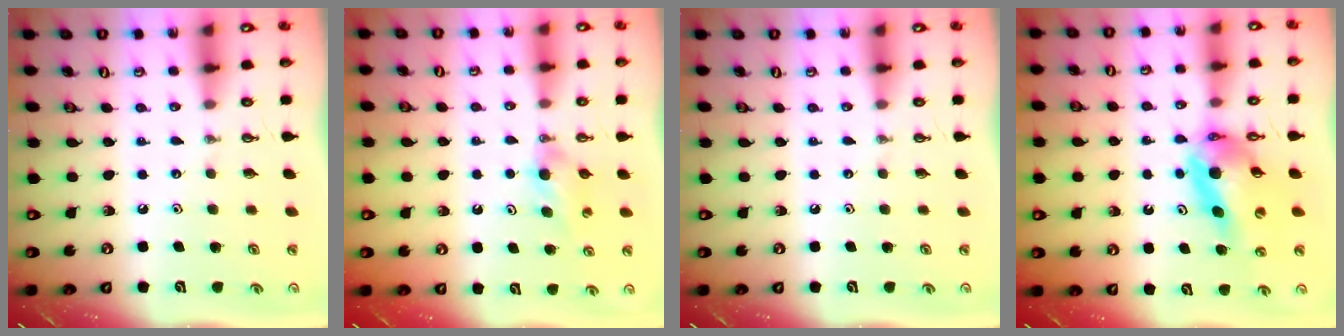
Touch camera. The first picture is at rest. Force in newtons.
{"total": 5.0, "press": 4.9, "slide": 0.7}
{"total": 0.0}
{"total": 11.7, "press": 11.6, "slide": 1.4}